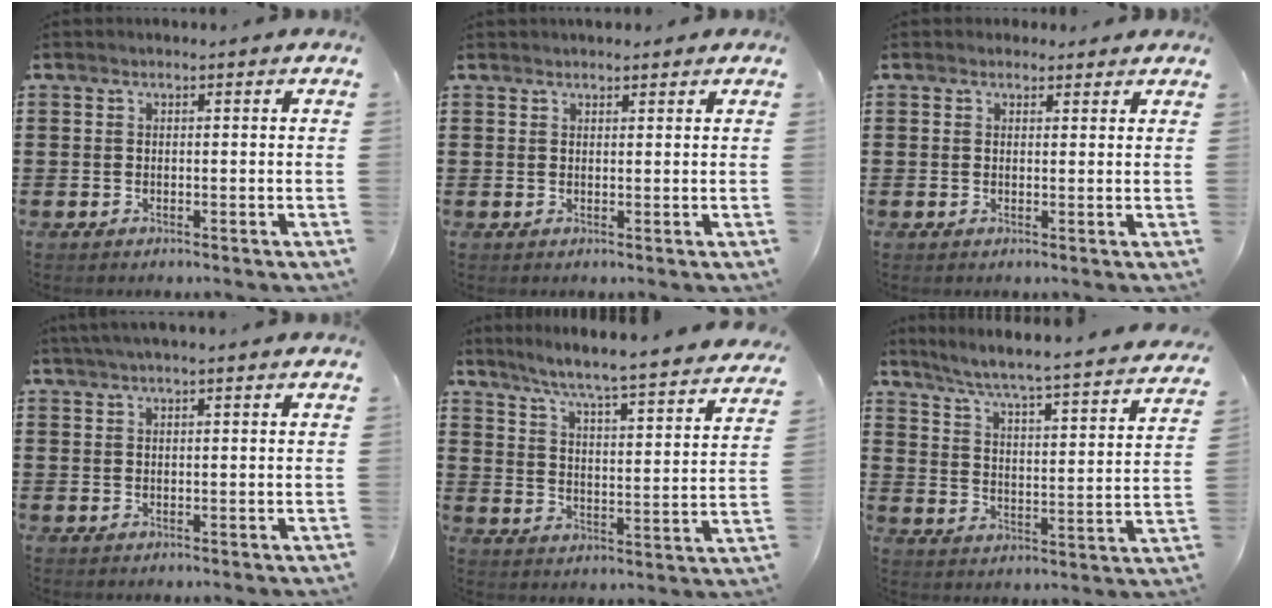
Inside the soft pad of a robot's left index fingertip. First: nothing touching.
{"total": 1.3, "force": [1.2, 0.3, 0.2], "torque": [-0.007, 0.002, 0.024]}
{"total": 1.5, "force": [1.2, 0.8, 0.2], "torque": [0.000, 0.002, 0.023]}
{"total": 1.7, "force": [1.2, -0.1, 1.2], "torque": [-0.023, 0.000, 0.022]}
{"total": 5.5, "force": [4.9, -1.1, 2.1], "torque": [-0.065, -0.046, 0.073]}
{"total": 4.7, "force": [4.2, -0.8, 2.0], "torque": [-0.060, -0.044, 0.057]}